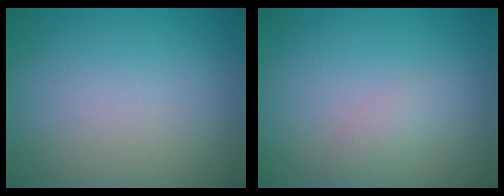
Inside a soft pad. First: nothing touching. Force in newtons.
{"total": 1.4, "press": 1.4, "slide": 0.1}